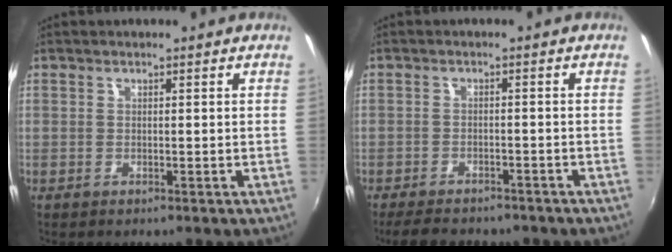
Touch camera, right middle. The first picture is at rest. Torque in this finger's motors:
{"motor_torque": [1.02, -1.12, 0.11, 0.05]}